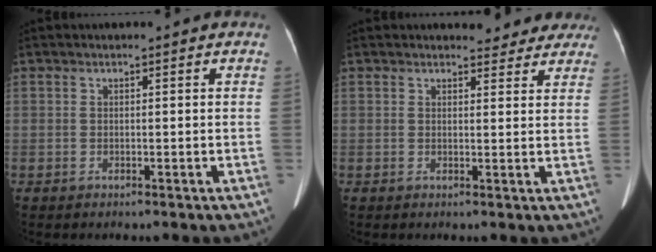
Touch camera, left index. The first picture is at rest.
{"total": 5.5, "force": [5.1, 2.0, 0.6], "torque": [0.011, -0.006, 0.042]}